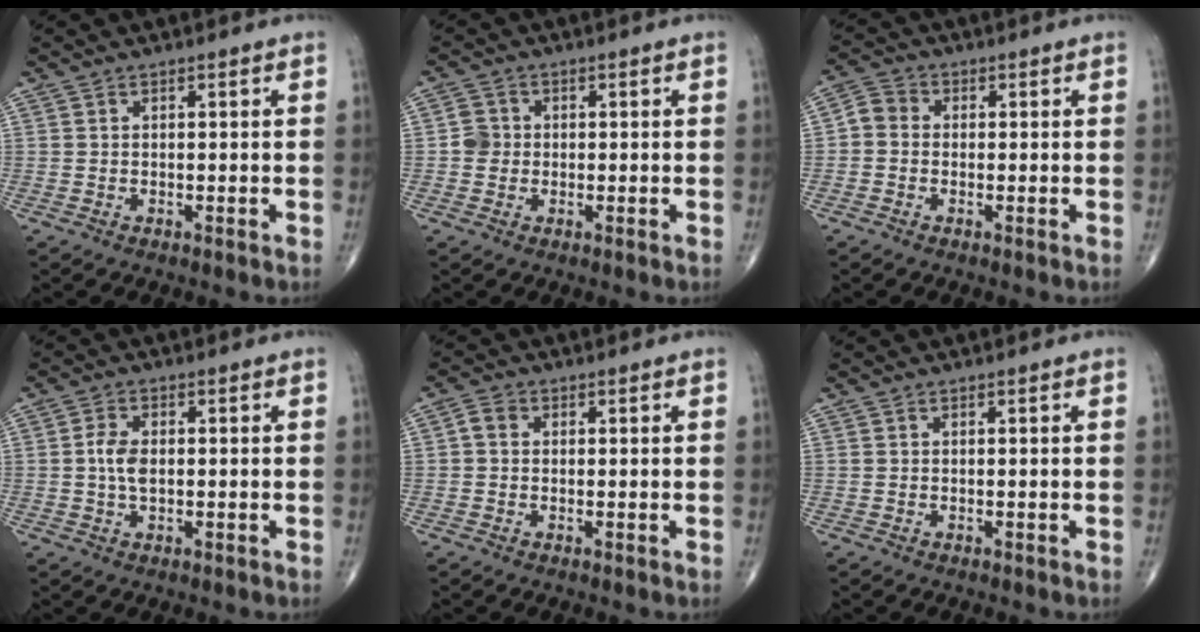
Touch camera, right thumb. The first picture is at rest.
{"total": 3.0, "force": [-0.2, 2.8, 1.0], "torque": [-0.003, 0.006, -0.009]}
{"total": 3.7, "force": [-0.4, 3.2, 1.7], "torque": [-0.022, 0.010, -0.021]}
{"total": 4.1, "force": [0.0, 2.3, 3.4], "torque": [-0.072, 0.003, -0.003]}
{"total": 2.7, "force": [0.2, 2.3, 1.4], "torque": [-0.018, 0.009, -0.002]}
{"total": 0.0}